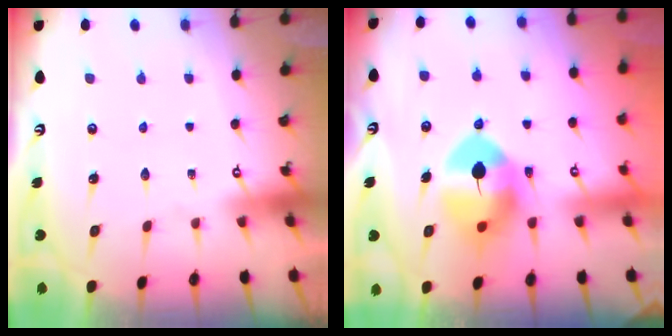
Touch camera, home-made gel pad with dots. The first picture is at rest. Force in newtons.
{"total": 10.4, "press": 10.3, "slide": 1.7}